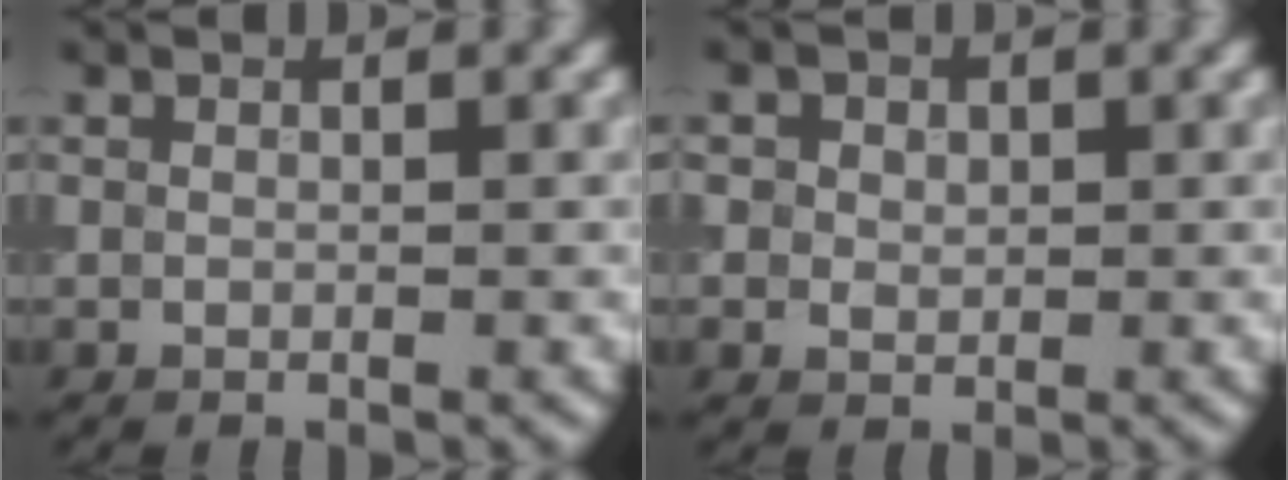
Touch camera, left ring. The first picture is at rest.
{"total": 2.1, "force": [0.7, 1.8, 0.9], "torque": [-0.010, 0.004, 0.008]}